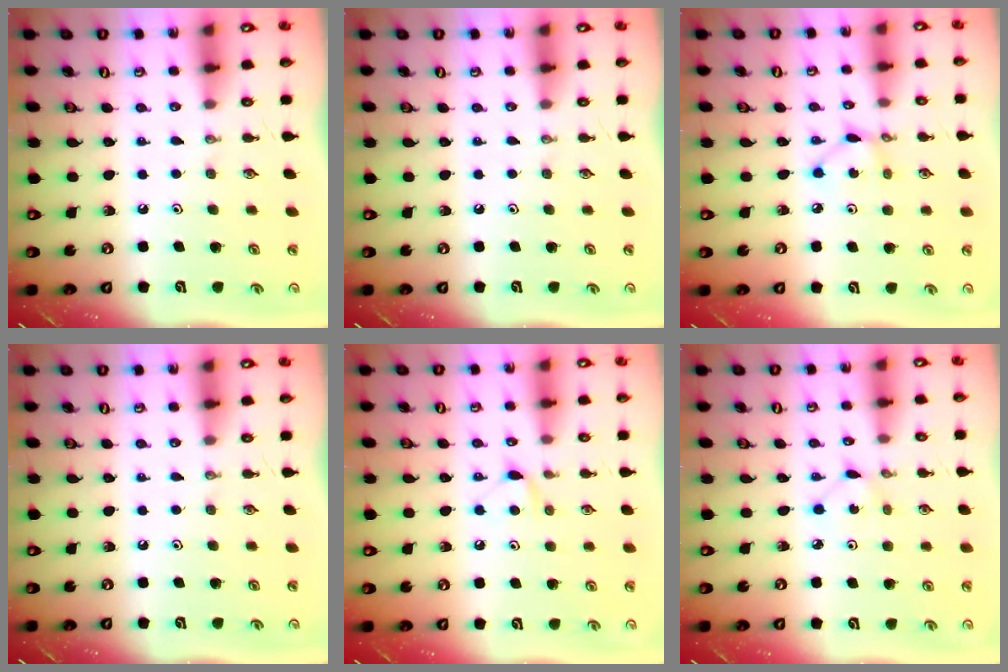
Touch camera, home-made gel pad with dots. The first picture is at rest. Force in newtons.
{"total": 0.0}
{"total": 3.5, "press": 3.5, "slide": 0.1}
{"total": 0.0}
{"total": 5.8, "press": 5.8, "slide": 0.7}
{"total": 1.2, "press": 1.2, "slide": 0.1}